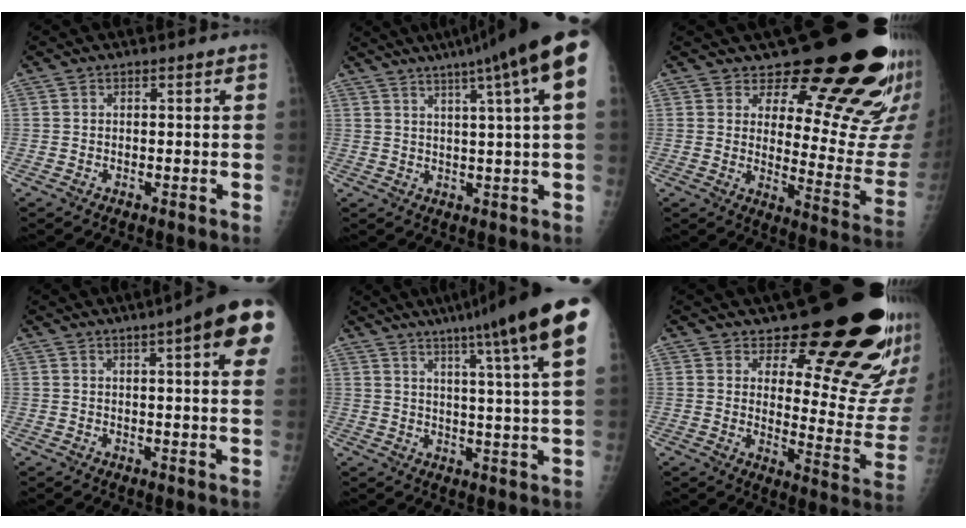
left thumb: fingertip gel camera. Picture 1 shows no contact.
{"total": 15.7, "force": [8.4, 0.2, 13.3], "torque": [-0.188, 0.008, 0.102]}
{"total": 21.1, "force": [15.6, 7.5, 12.1], "torque": [-0.109, -0.130, 0.198]}
{"total": 15.4, "force": [7.1, 2.8, 13.4], "torque": [-0.161, -0.008, 0.080]}
{"total": 20.1, "force": [12.7, 0.4, 15.6], "torque": [-0.217, -0.043, 0.157]}
{"total": 20.4, "force": [14.7, 6.5, 12.5], "torque": [-0.122, -0.129, 0.191]}